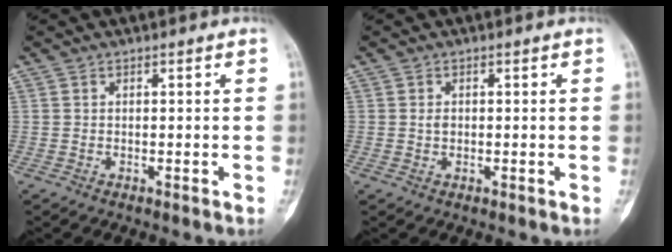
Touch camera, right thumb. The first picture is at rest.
{"total": 1.3, "force": [0.0, 1.0, 0.8], "torque": [-0.006, 0.002, 0.001]}